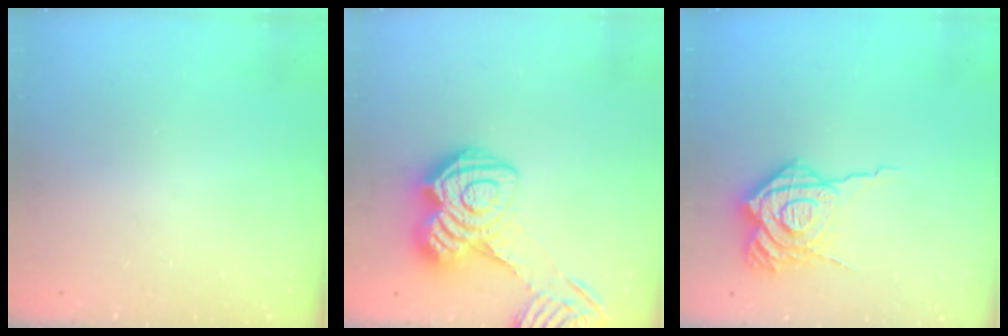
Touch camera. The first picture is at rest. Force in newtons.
{"total": 16.9, "press": 16.8, "slide": 1.2}
{"total": 15.9, "press": 15.9, "slide": 1.5}